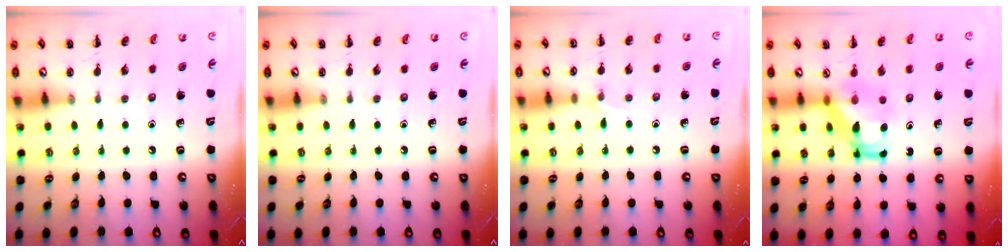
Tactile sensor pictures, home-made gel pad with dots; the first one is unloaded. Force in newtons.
{"total": 0.0}
{"total": 5.1, "press": 4.8, "slide": 1.6}
{"total": 5.2, "press": 5.2, "slide": 0.7}